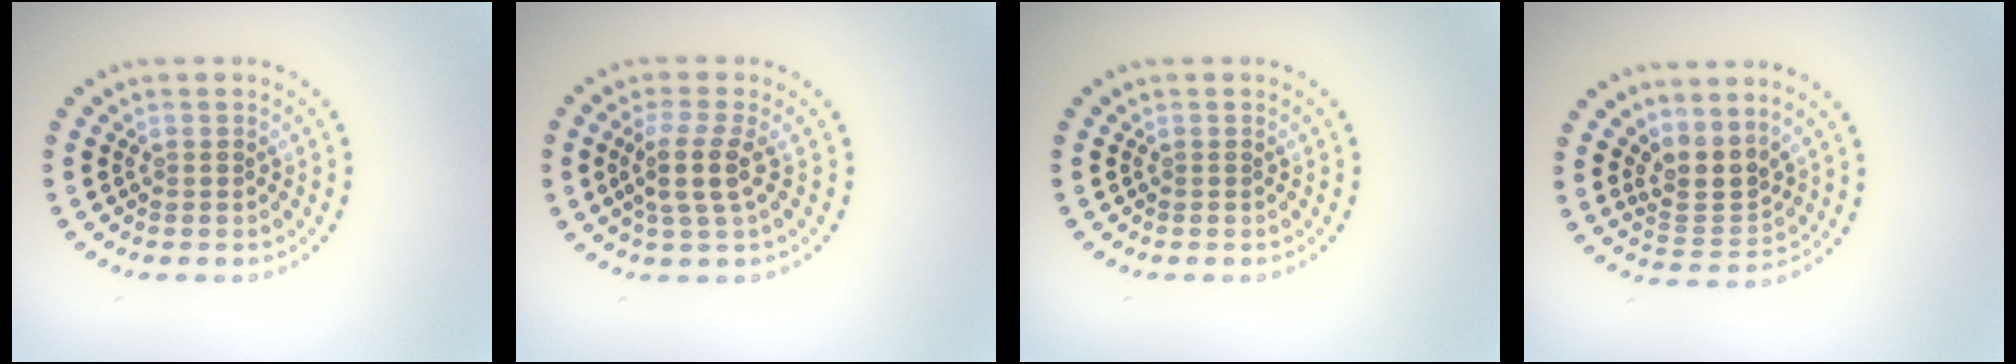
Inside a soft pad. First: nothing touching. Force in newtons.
{"total": 3.0, "press": 2.3, "slide": 1.8}
{"total": 0.0}
{"total": 3.0, "press": 2.3, "slide": 1.9}